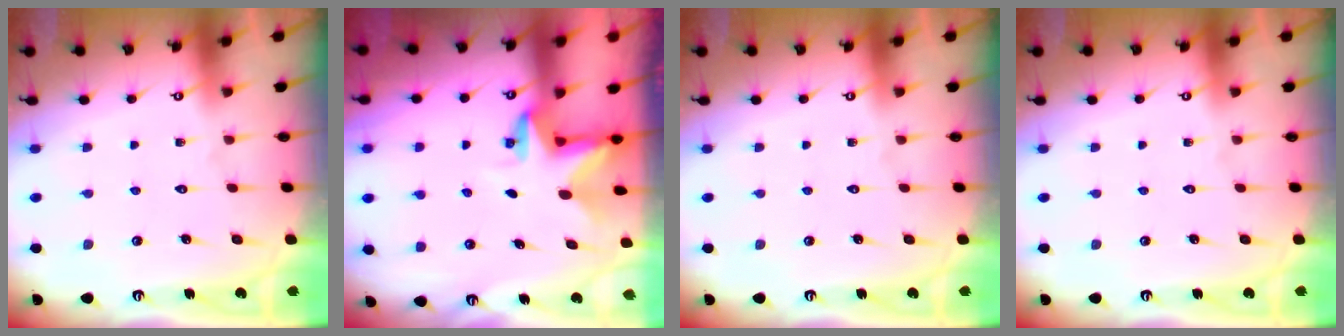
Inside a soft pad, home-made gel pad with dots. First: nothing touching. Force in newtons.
{"total": 2.9, "press": 2.9, "slide": 0.1}
{"total": 0.0}
{"total": 0.0}